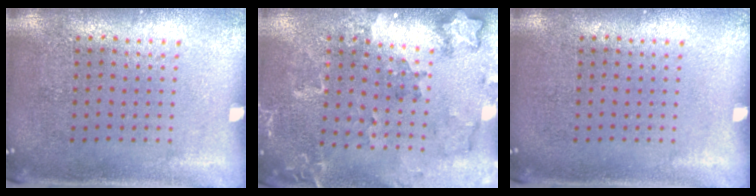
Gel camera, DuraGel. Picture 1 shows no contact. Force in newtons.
{"total": 1.8, "press": 1.7, "slide": 0.2}
{"total": 0.0}